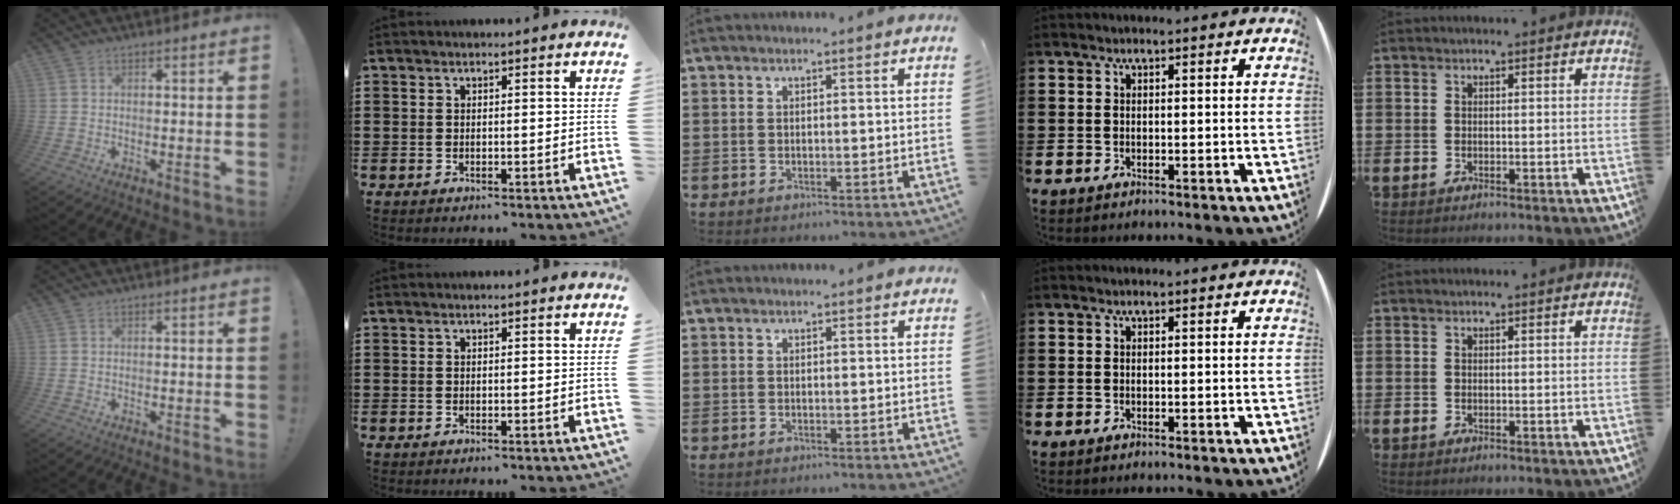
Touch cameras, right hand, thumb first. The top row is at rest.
{}